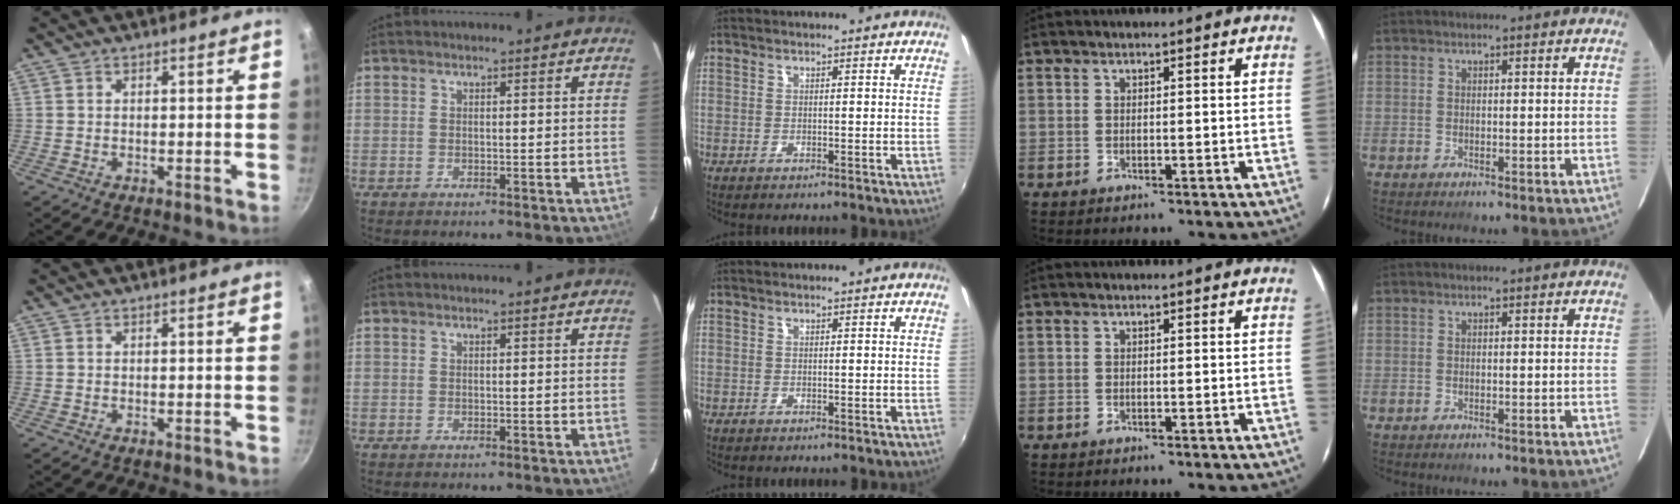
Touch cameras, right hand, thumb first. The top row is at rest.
{}